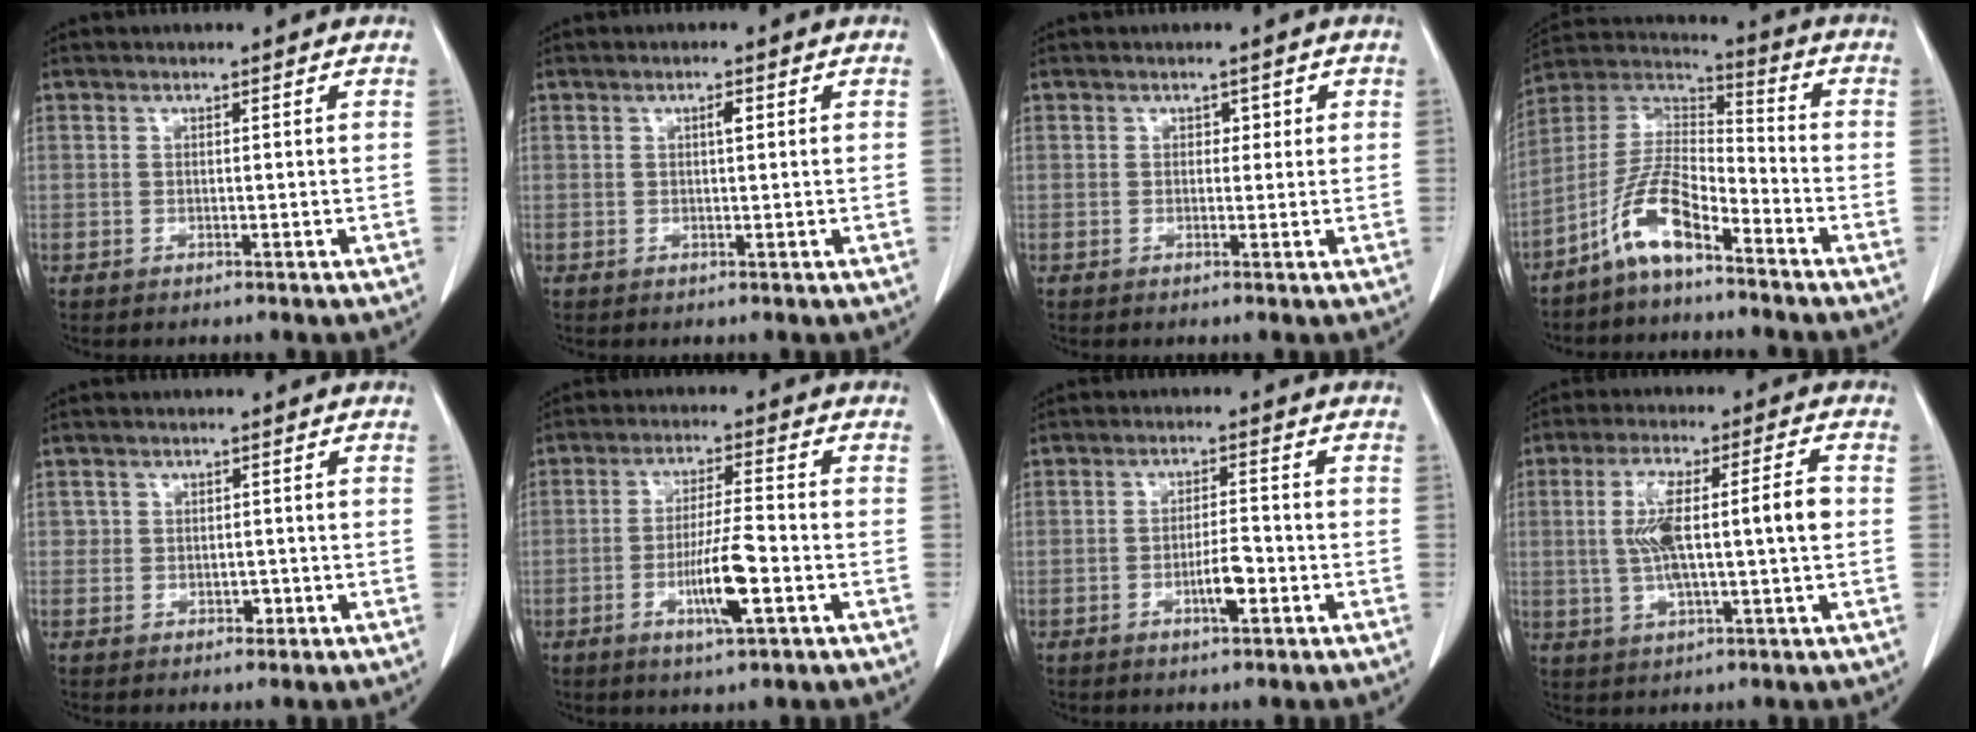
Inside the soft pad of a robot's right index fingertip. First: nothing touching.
{"total": 1.3, "force": [0.4, 0.3, 1.2], "torque": [-0.021, 0.002, 0.006]}
{"total": 1.4, "force": [0.4, 1.1, 0.7], "torque": [0.001, 0.002, 0.001]}
{"total": 10.2, "force": [-6.7, 2.5, 7.2], "torque": [-0.159, 0.014, -0.134]}
{"total": 1.9, "force": [-0.4, 1.7, 0.9], "torque": [-0.007, 0.003, -0.002]}
{"total": 8.2, "force": [-2.8, 0.6, 7.7], "torque": [-0.141, -0.006, -0.050]}
{"total": 4.4, "force": [-1.7, 0.8, 4.0], "torque": [-0.068, 0.000, -0.029]}
{"total": 11.3, "force": [0.3, 1.5, 11.2], "torque": [-0.207, 0.021, 0.009]}